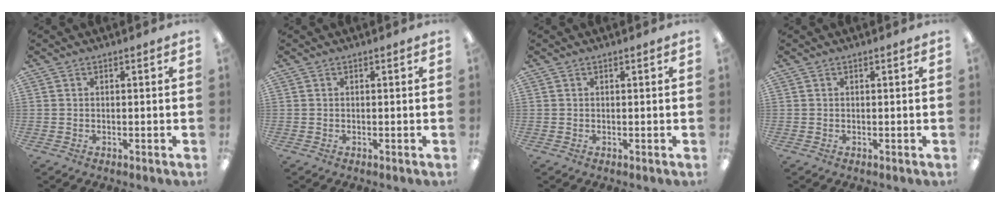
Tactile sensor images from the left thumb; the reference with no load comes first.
{"total": 0.0}
{"total": 0.0}
{"total": 0.0}